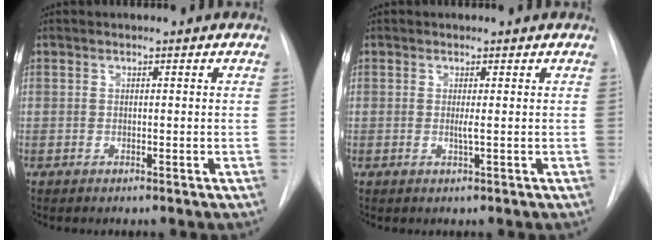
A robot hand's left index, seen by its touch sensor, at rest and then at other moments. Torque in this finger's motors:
{"motor_torque": [0.13, 0.00, 0.00, 0.00]}